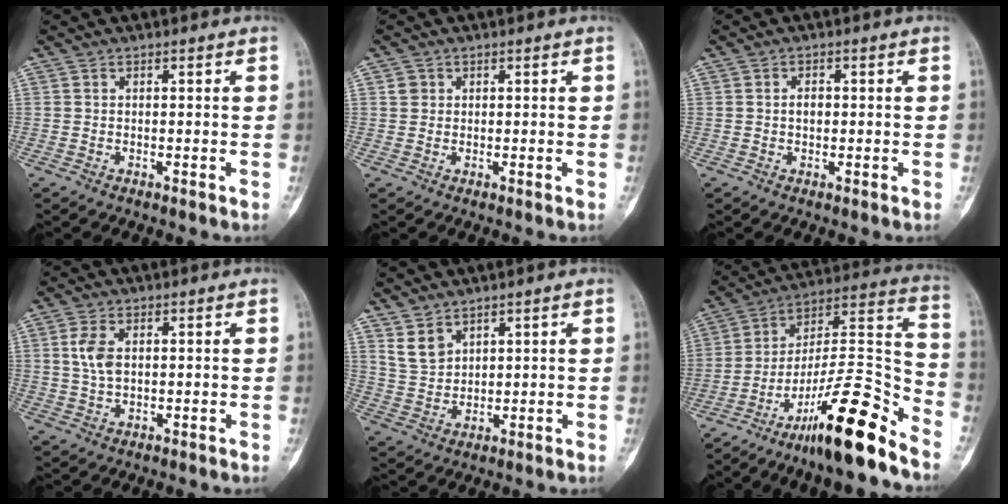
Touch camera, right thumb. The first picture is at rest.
{"total": 1.6, "force": [0.6, 1.4, 0.4], "torque": [0.003, 0.000, 0.007]}
{"total": 1.9, "force": [0.0, 1.3, 1.4], "torque": [-0.020, 0.002, -0.001]}
{"total": 4.7, "force": [1.1, 2.7, 3.7], "torque": [-0.081, 0.000, 0.022]}
{"total": 5.1, "force": [3.5, 3.1, 2.2], "torque": [-0.031, -0.022, 0.082]}
{"total": 21.6, "force": [-14.9, 3.5, 15.3], "torque": [-0.255, 0.104, -0.248]}